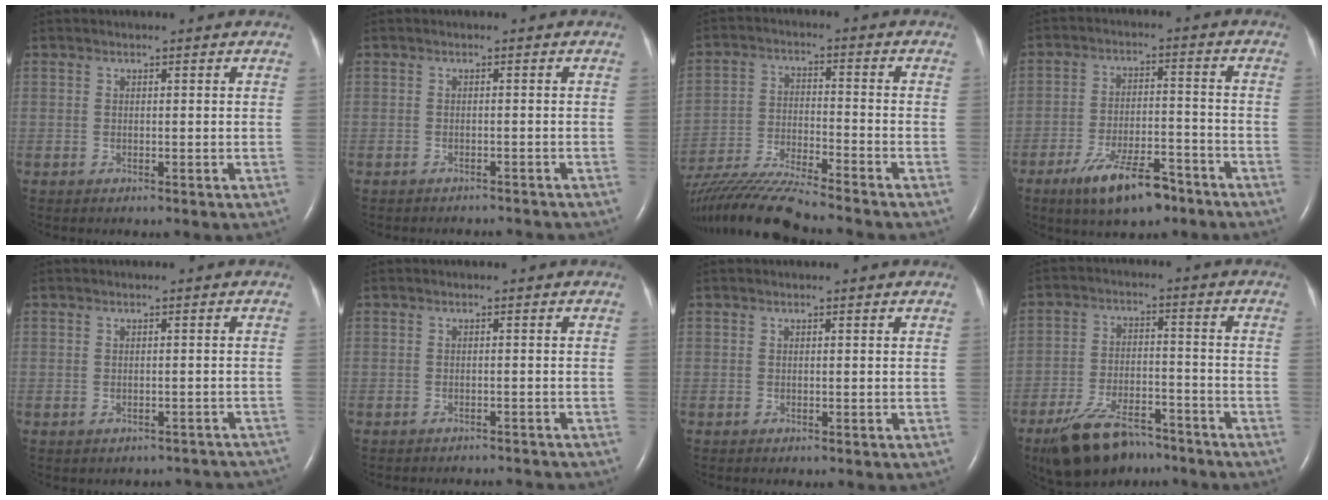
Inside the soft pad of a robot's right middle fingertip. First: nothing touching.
{"total": 4.4, "force": [-4.2, 0.9, 0.8], "torque": [-0.003, -0.006, -0.047]}
{"total": 14.4, "force": [-13.1, -0.8, 6.0], "torque": [-0.110, -0.021, -0.232]}
{"total": 10.2, "force": [-7.0, 3.2, 6.8], "torque": [-0.124, -0.006, -0.116]}
{"total": 6.4, "force": [-5.5, 2.9, 1.3], "torque": [-0.008, 0.015, -0.049]}
{"total": 5.0, "force": [-4.9, 1.0, 0.8], "torque": [-0.001, -0.006, -0.054]}
{"total": 0.0}
{"total": 11.7, "force": [-9.2, 4.3, 5.9], "torque": [-0.114, -0.008, -0.156]}